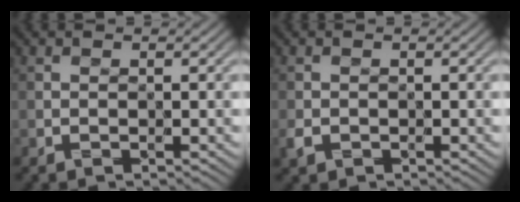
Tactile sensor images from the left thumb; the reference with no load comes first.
{"total": 1.1, "force": [-0.5, 0.9, 0.5], "torque": [-0.014, -0.003, -0.015]}